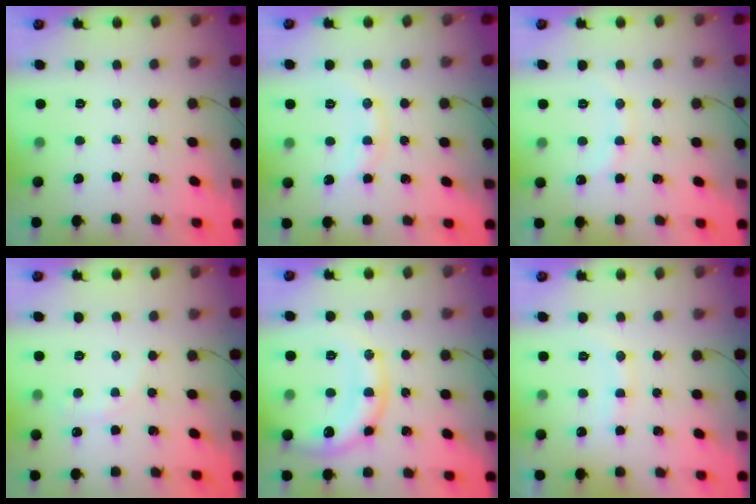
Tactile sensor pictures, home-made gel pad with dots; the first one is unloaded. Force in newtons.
{"total": 7.6, "press": 7.5, "slide": 0.4}
{"total": 7.1, "press": 6.8, "slide": 1.8}
{"total": 3.8, "press": 3.6, "slide": 1.2}
{"total": 14.8, "press": 14.7, "slide": 1.7}
{"total": 9.4, "press": 9.3, "slide": 1.3}